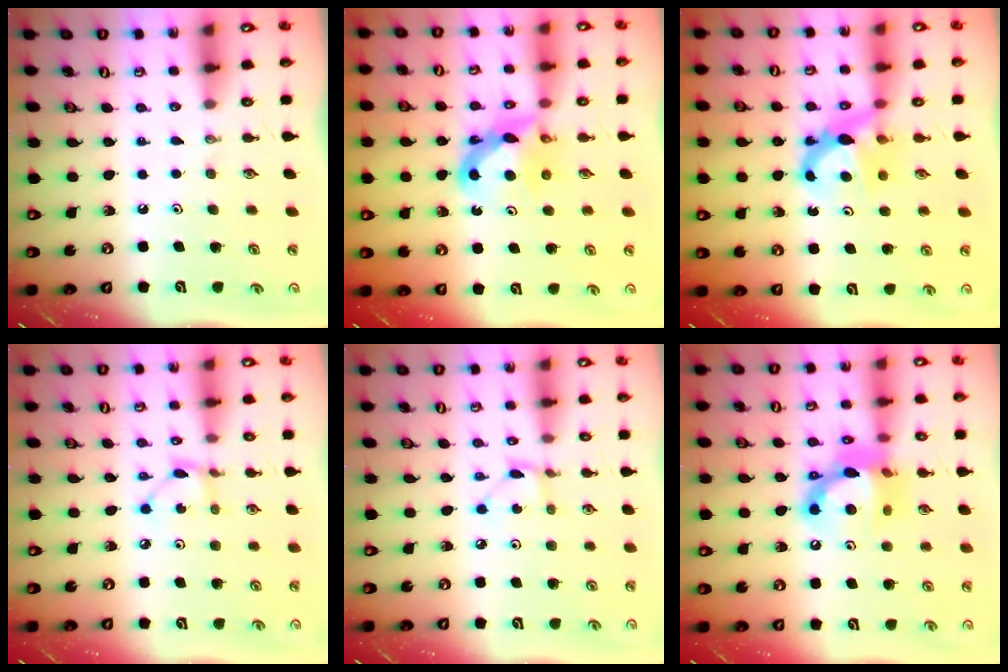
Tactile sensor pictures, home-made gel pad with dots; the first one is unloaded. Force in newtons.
{"total": 7.4, "press": 7.4, "slide": 0.3}
{"total": 7.1, "press": 7.1, "slide": 0.2}
{"total": 3.0, "press": 3.0, "slide": 0.1}
{"total": 2.9, "press": 2.9, "slide": 0.2}
{"total": 14.7, "press": 14.7, "slide": 1.2}